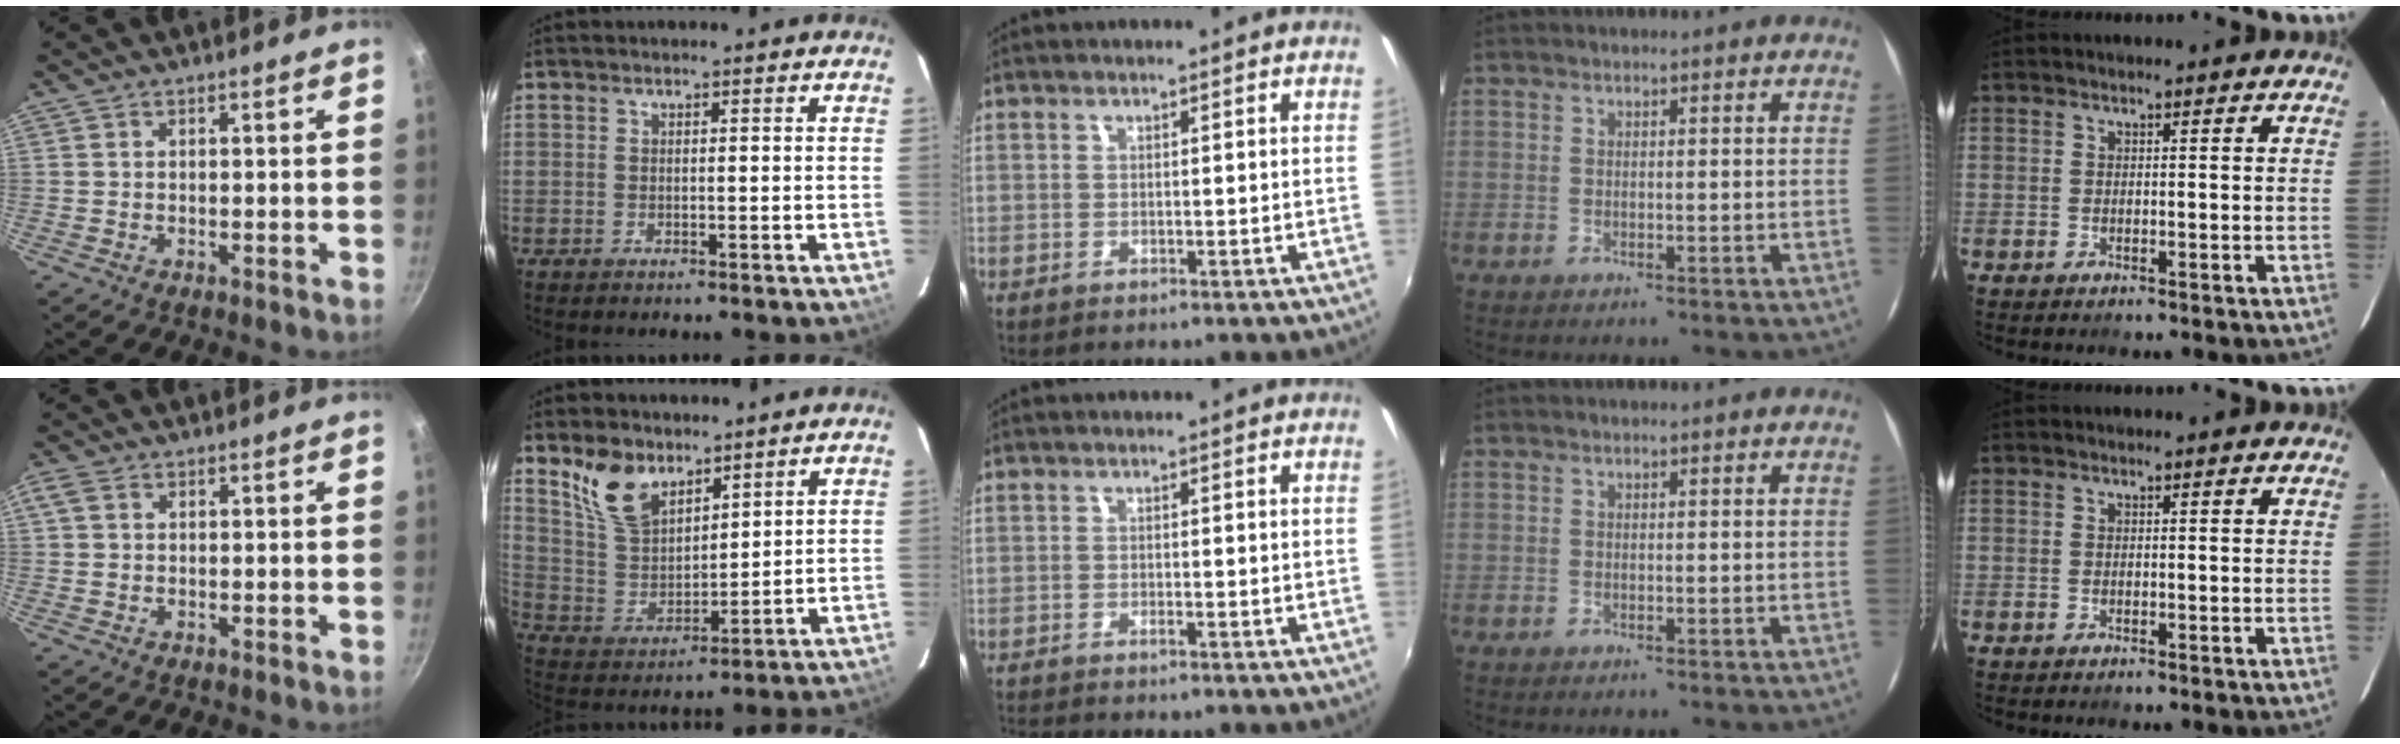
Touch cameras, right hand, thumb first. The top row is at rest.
{"thumb": {"total": 2.4, "force": [0.6, 1.8, 1.4], "torque": [-0.028, 0.005, 0.009]}, "index": {"total": 10.9, "force": [7.5, 5.6, 5.6], "torque": [-0.112, 0.012, 0.158]}, "middle": {"total": 2.4, "force": [-2.2, -0.1, 1.0], "torque": [-0.028, -0.009, -0.044]}}